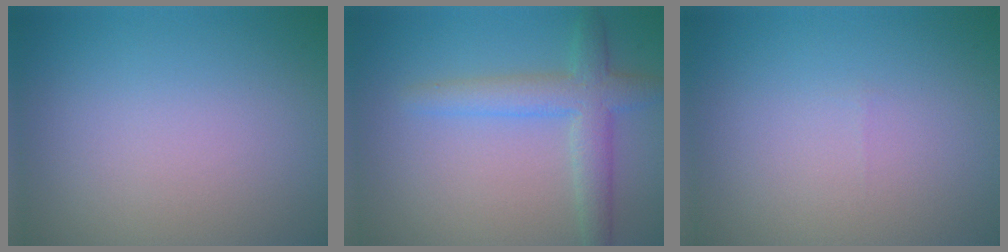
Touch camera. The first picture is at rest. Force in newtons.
{"total": 4.0, "press": 4.0, "slide": 0.1}
{"total": 0.0}